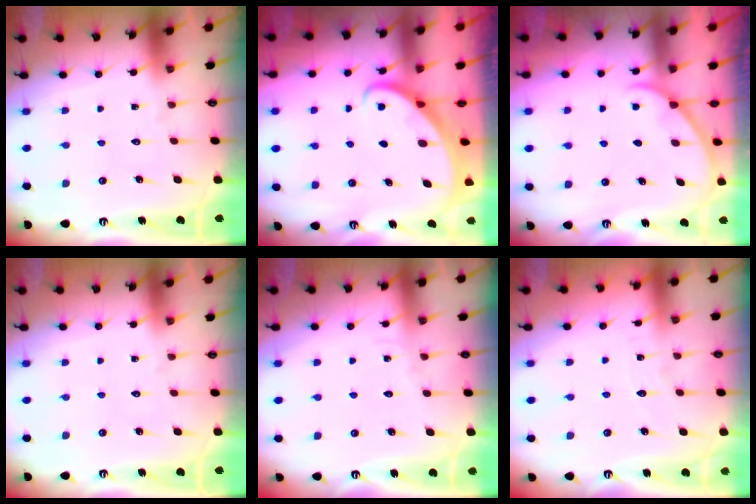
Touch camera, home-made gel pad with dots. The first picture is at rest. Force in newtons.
{"total": 2.8, "press": 2.8, "slide": 0.2}
{"total": 2.9, "press": 2.8, "slide": 0.3}
{"total": 0.0}
{"total": 2.5, "press": 2.5, "slide": 0.3}
{"total": 2.9, "press": 2.9, "slide": 0.3}